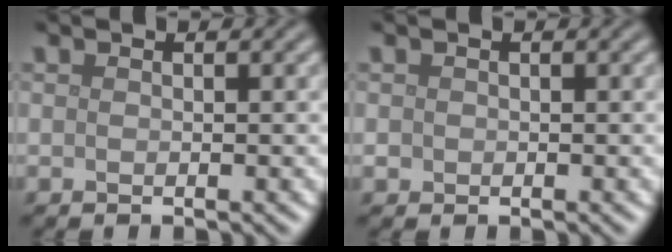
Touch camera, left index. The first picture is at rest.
{"total": 0.8, "force": [-0.2, 0.7, 0.1], "torque": [0.002, -0.004, -0.005]}